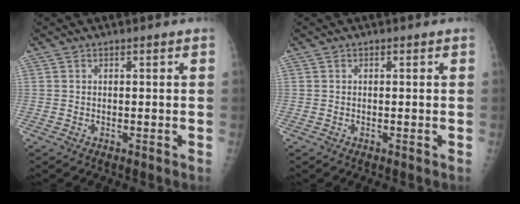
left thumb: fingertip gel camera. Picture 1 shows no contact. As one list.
[{"total": 0.0}]